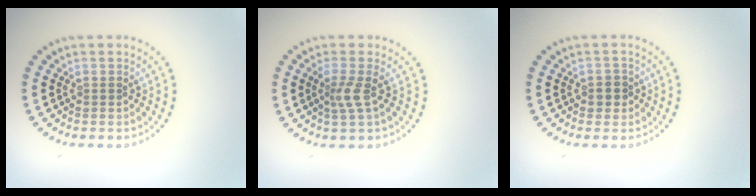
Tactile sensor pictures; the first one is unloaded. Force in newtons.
{"total": 1.9, "press": 1.3, "slide": 1.4}
{"total": 1.3, "press": 1.2, "slide": 0.6}